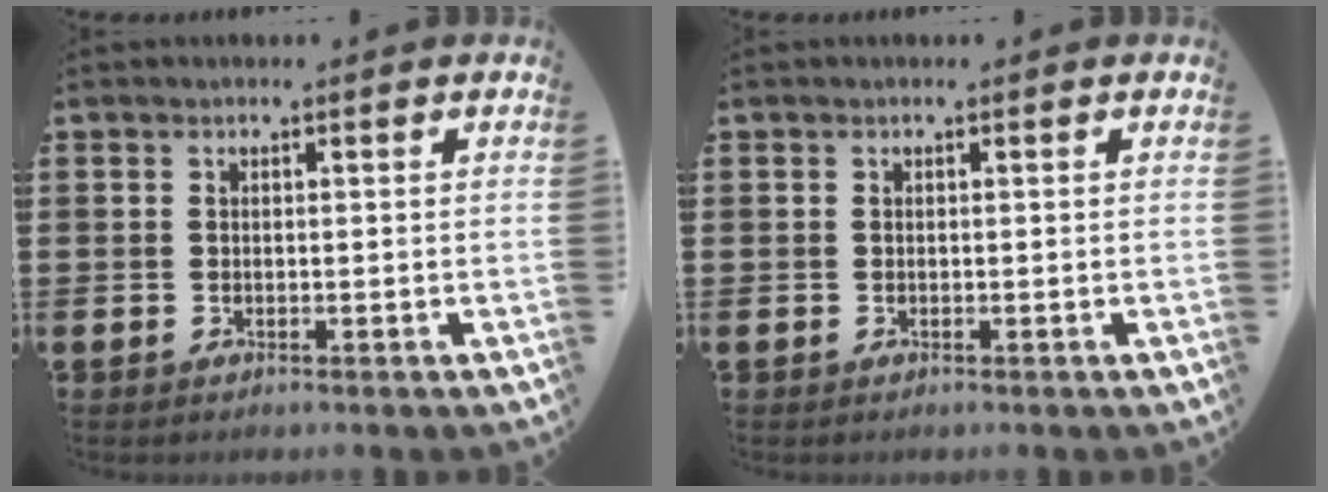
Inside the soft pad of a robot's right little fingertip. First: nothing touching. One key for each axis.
{"total": 0.0}